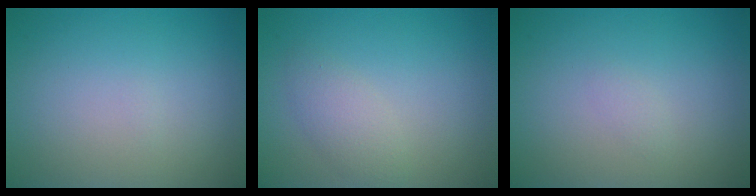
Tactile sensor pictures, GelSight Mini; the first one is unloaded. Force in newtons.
{"total": 2.1, "press": 2.1, "slide": 0.1}
{"total": 0.7, "press": 0.7, "slide": 0.1}